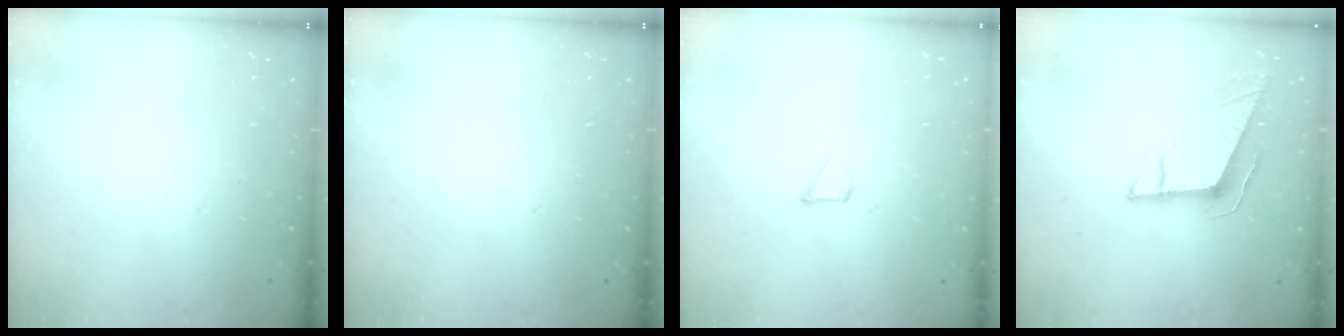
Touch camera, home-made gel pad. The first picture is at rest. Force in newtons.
{"total": 0.0}
{"total": 2.8, "press": 2.8, "slide": 0.1}
{"total": 10.5, "press": 10.0, "slide": 3.2}